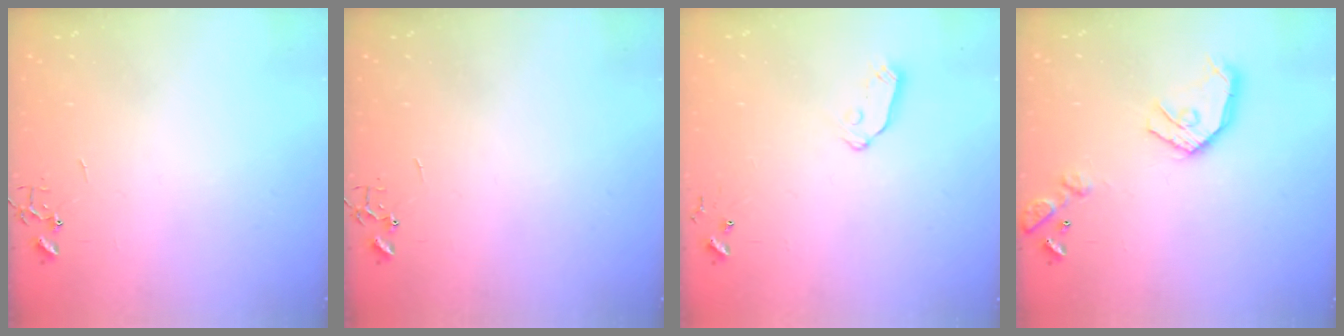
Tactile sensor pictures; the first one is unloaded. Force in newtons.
{"total": 0.0}
{"total": 6.8, "press": 6.8, "slide": 0.4}
{"total": 14.7, "press": 14.6, "slide": 1.6}